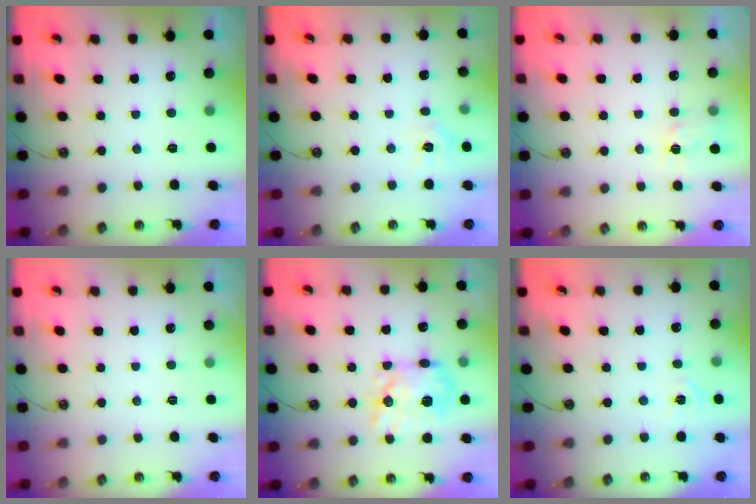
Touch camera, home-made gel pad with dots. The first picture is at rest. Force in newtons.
{"total": 4.2, "press": 4.2, "slide": 0.3}
{"total": 4.8, "press": 4.7, "slide": 0.5}
{"total": 0.0}
{"total": 15.5, "press": 15.5, "slide": 0.1}
{"total": 3.2, "press": 3.2, "slide": 0.4}